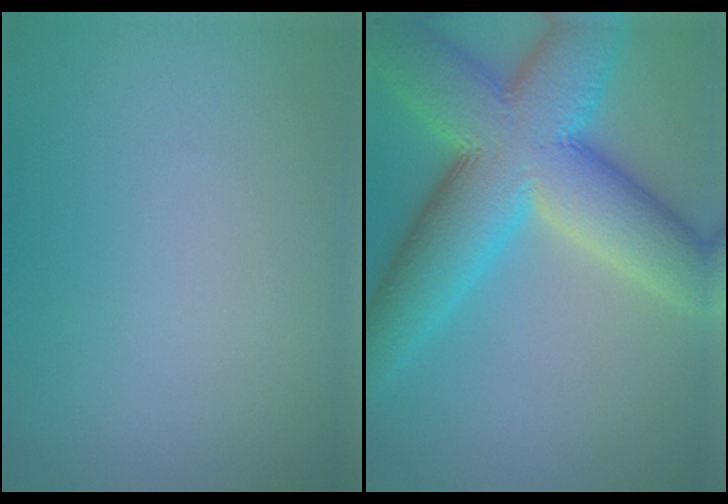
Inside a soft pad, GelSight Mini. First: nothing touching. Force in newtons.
{"total": 13.3, "press": 13.3, "slide": 0.4}